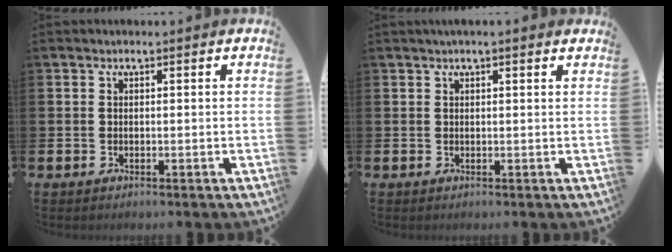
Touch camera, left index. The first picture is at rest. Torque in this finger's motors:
{"motor_torque": [0.33, -0.41, 0.87, 0.19]}